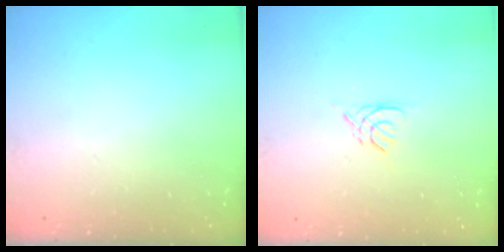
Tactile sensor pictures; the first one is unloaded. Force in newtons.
{"total": 2.7, "press": 2.7, "slide": 0.5}